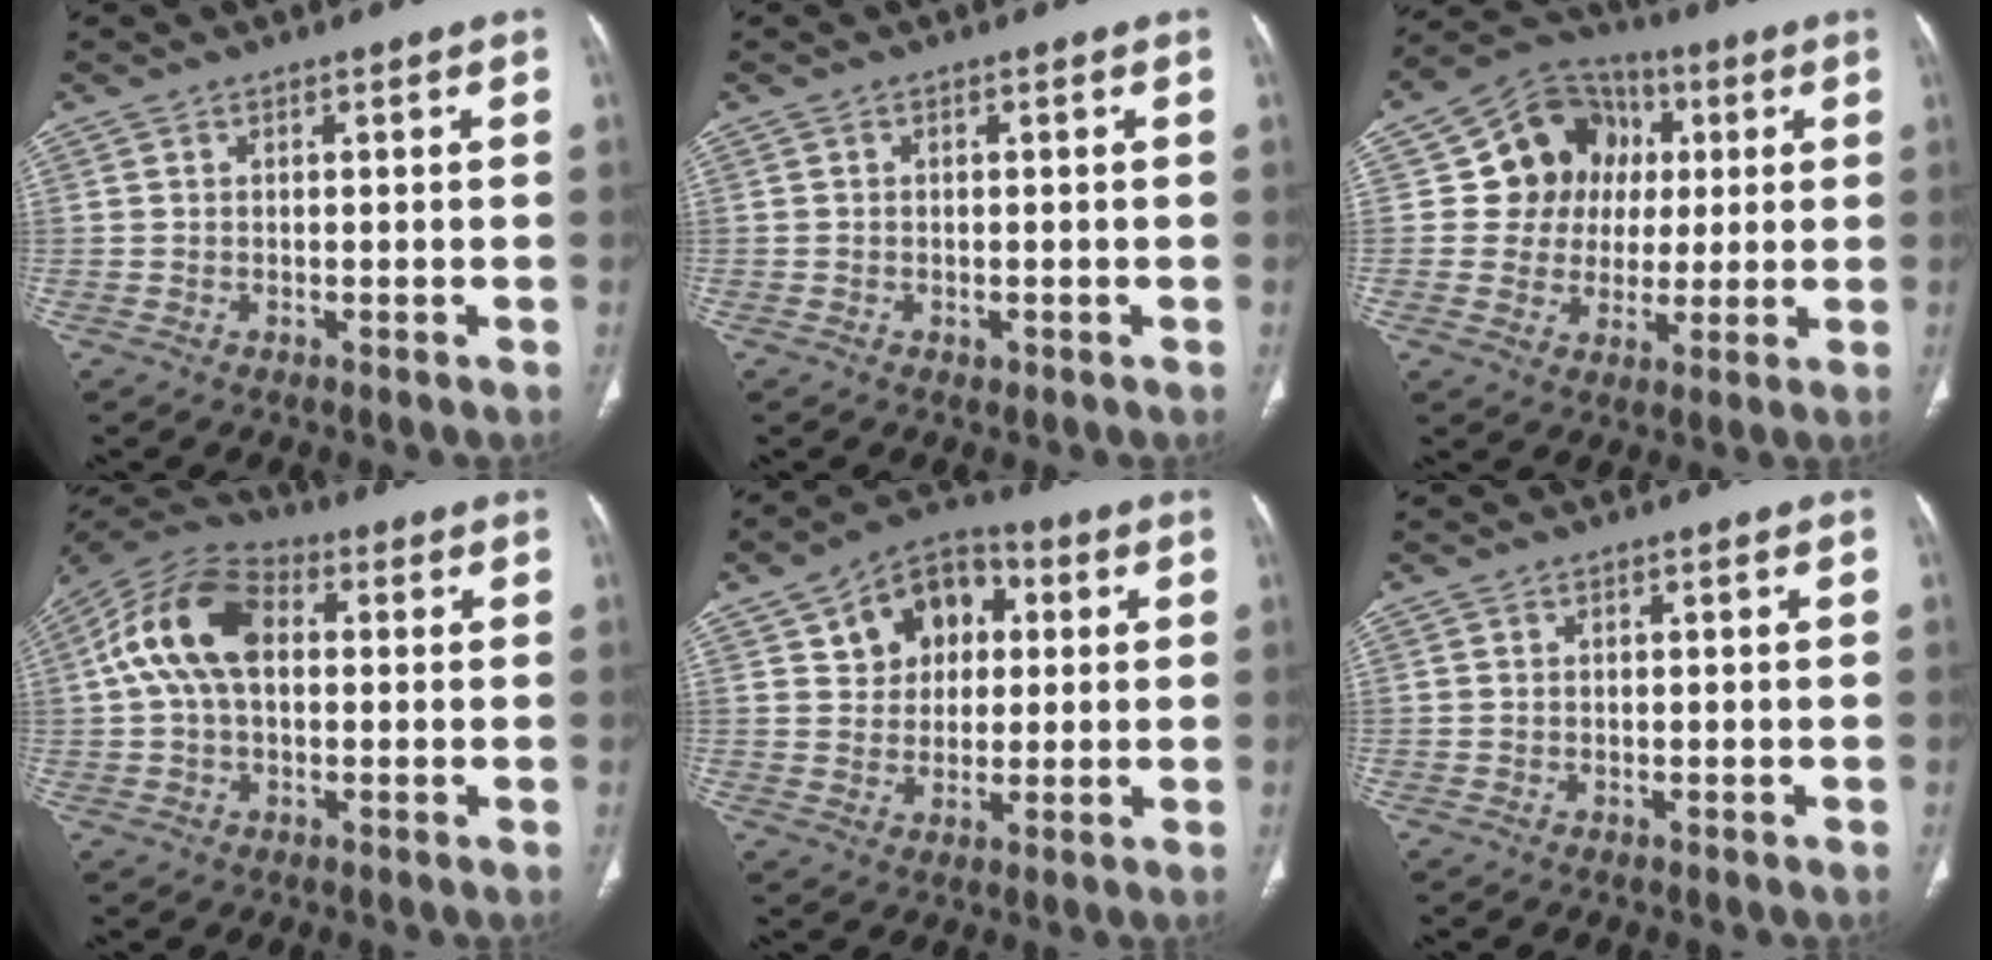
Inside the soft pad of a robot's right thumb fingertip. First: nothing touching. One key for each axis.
{"total": 0.9, "fx": -0.3, "fy": 0.7, "fz": 0.4, "tx": -0.004, "ty": 0.001, "tz": -0.003}
{"total": 13.8, "fx": 2.4, "fy": 12.6, "fz": 5.0, "tx": -0.030, "ty": 0.012, "tz": 0.038}
{"total": 14.0, "fx": 1.9, "fy": 8.7, "fz": 10.8, "tx": -0.207, "ty": 0.033, "tz": 0.025}
{"total": 11.6, "fx": 3.6, "fy": 8.9, "fz": 6.5, "tx": -0.059, "ty": 0.006, "tz": 0.052}
{"total": 0.0}